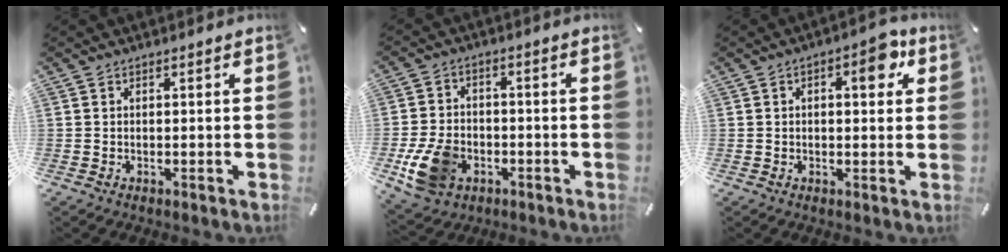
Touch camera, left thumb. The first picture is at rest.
{"total": 10.8, "force": [-3.8, 8.0, 6.3], "torque": [-0.132, 0.016, -0.066]}
{"total": 7.6, "force": [2.2, 3.8, 6.2], "torque": [-0.067, -0.007, 0.026]}